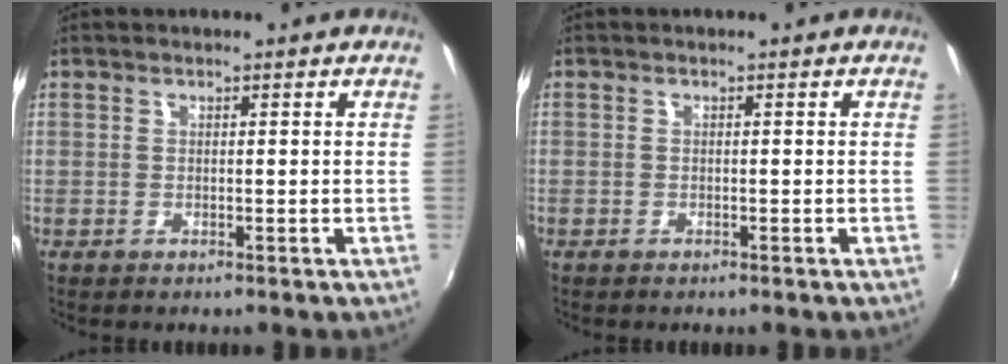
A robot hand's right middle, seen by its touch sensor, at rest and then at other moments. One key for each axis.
{"total": 0.7, "fx": -0.6, "fy": 0.4, "fz": 0.0, "tx": -0.003, "ty": 0.001, "tz": -0.009}